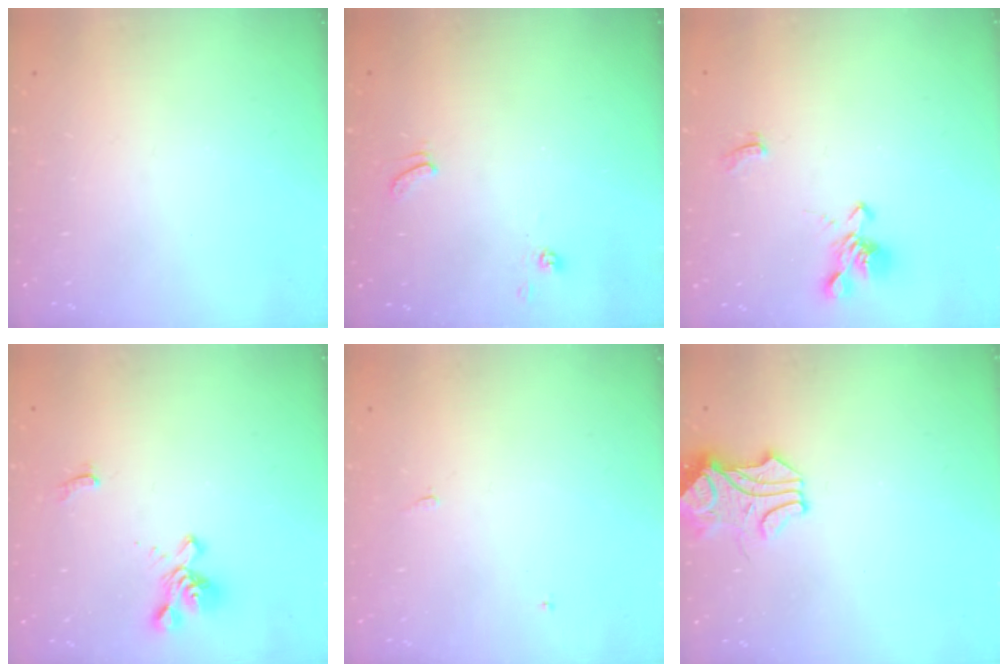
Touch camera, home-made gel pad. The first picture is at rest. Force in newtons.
{"total": 2.3, "press": 2.3, "slide": 0.4}
{"total": 1.9, "press": 1.6, "slide": 1.0}
{"total": 1.7, "press": 1.1, "slide": 1.3}
{"total": 0.0}
{"total": 1.4, "press": 1.4, "slide": 0.1}